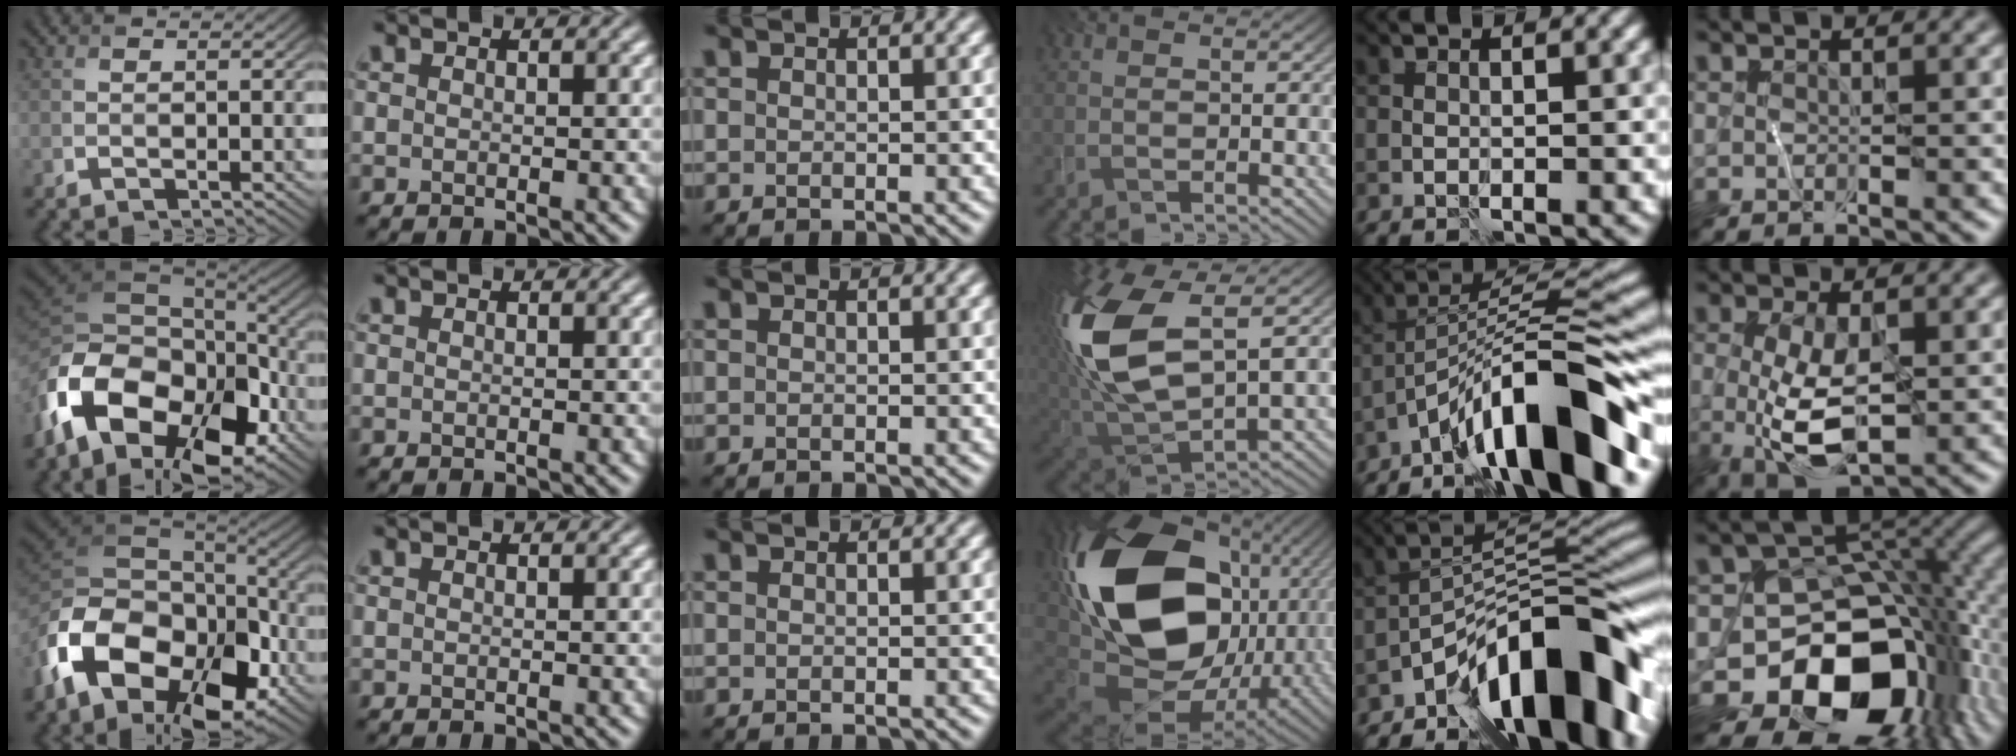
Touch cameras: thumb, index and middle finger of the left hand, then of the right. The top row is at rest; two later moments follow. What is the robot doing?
{"motion": "wipe", "object": "whiteboard"}